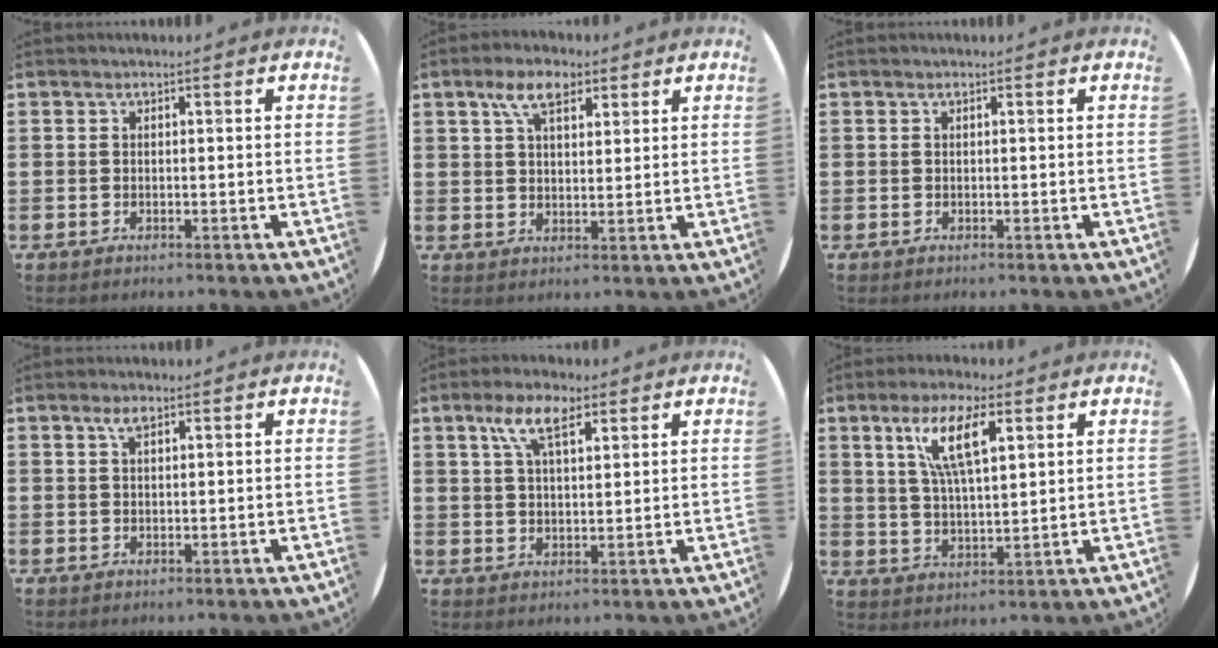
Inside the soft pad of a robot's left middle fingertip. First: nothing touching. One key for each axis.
{"total": 6.1, "fx": 3.8, "fy": 3.0, "fz": 3.7, "tx": -0.075, "ty": 0.008, "tz": 0.067}
{"total": 0.0}
{"total": 1.9, "fx": 1.2, "fy": 0.7, "fz": 1.3, "tx": -0.021, "ty": 0.001, "tz": 0.019}
{"total": 6.2, "fx": 3.8, "fy": 2.2, "fz": 4.4, "tx": -0.098, "ty": 0.008, "tz": 0.068}
{"total": 8.6, "fx": 4.7, "fy": 2.5, "fz": 6.8, "tx": -0.139, "ty": 0.005, "tz": 0.080}